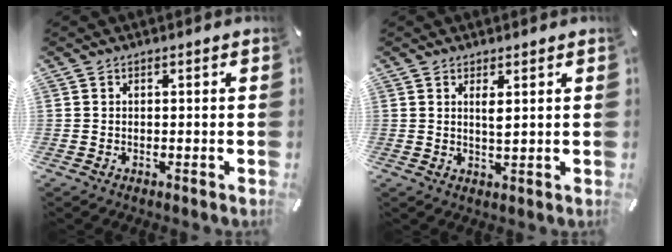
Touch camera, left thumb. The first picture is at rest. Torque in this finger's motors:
{"motor_torque": [0.64, 0.50, 0.65, -0.21, 0.07]}